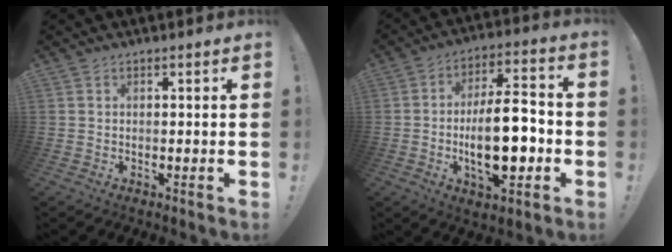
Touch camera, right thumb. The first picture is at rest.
{"total": 17.4, "force": [-3.5, 7.3, 15.4], "torque": [-0.253, 0.005, -0.061]}